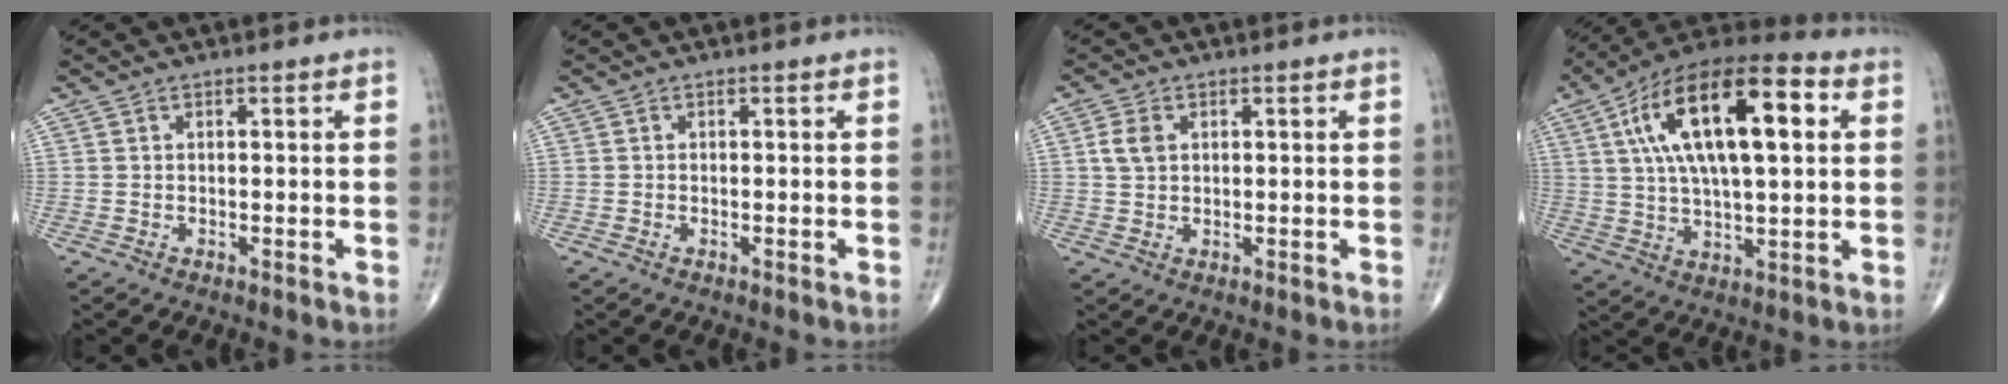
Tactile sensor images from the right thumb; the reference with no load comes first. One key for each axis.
{"total": 0.0}
{"total": 3.5, "fx": 0.9, "fy": 2.5, "fz": 2.3, "tx": -0.045, "ty": 0.002, "tz": 0.018}
{"total": 22.7, "fx": 6.0, "fy": 9.2, "fz": 19.8, "tx": -0.340, "ty": 0.019, "tz": 0.092}